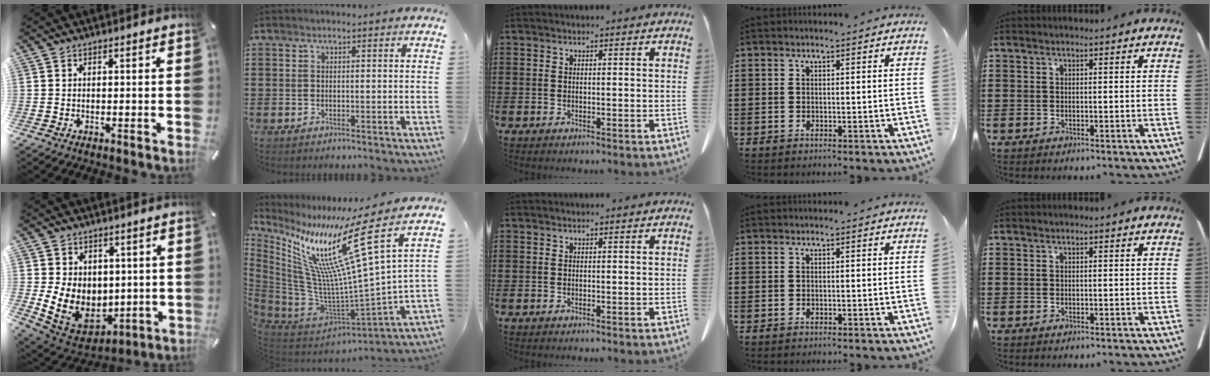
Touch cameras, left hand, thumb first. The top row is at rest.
{"thumb": {"total": 11.4, "force": [0.7, 10.0, 5.3], "torque": [-0.100, -0.019, 0.024]}, "index": {"total": 17.9, "force": [8.9, 1.1, 15.5], "torque": [-0.325, -0.062, 0.127]}}